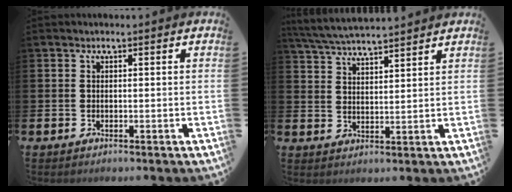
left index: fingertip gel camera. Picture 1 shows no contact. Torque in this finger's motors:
{"motor_torque": [0.97, -1.16, 0.38, 0.19]}